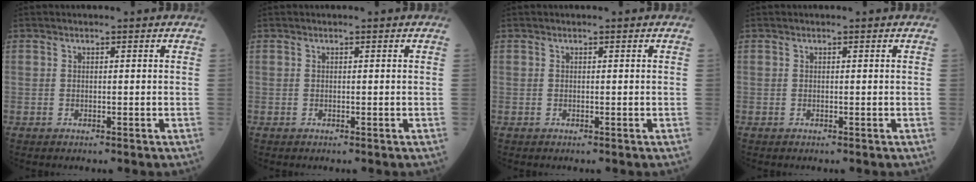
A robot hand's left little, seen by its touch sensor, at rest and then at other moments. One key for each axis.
{"total": 0.0}
{"total": 0.0}
{"total": 0.0}